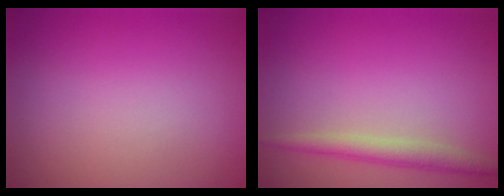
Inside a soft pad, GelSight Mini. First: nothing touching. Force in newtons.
{"total": 2.2, "press": 2.2, "slide": 0.0}